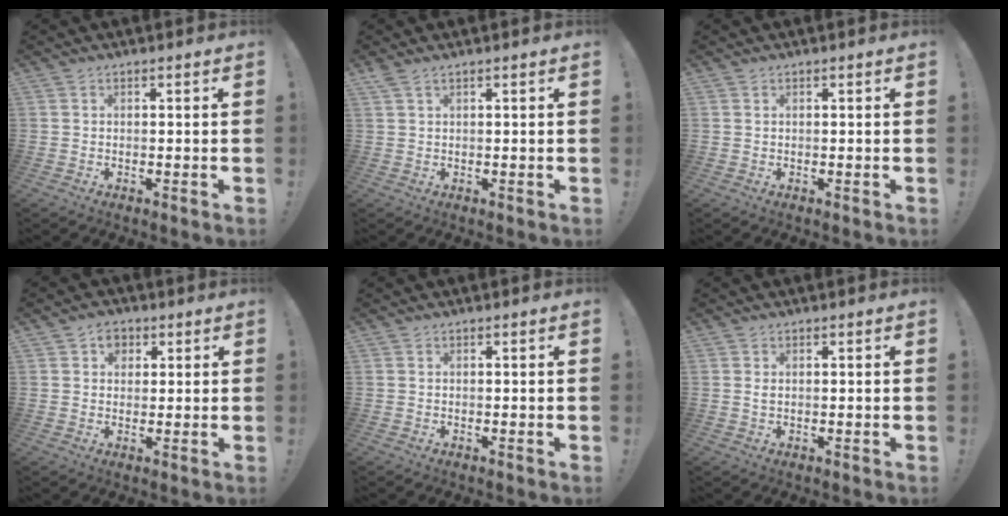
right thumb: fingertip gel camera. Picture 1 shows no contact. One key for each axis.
{"total": 1.5, "fx": 1.1, "fy": 0.2, "fz": 1.0, "tx": -0.023, "ty": -0.003, "tz": 0.020}
{"total": 0.0}
{"total": 4.6, "fx": 2.0, "fy": 3.7, "fz": 1.8, "tx": -0.018, "ty": -0.005, "tz": 0.034}
{"total": 0.0}
{"total": 0.9, "fx": 0.4, "fy": 0.5, "fz": 0.7, "tx": -0.013, "ty": 0.002, "tz": 0.006}